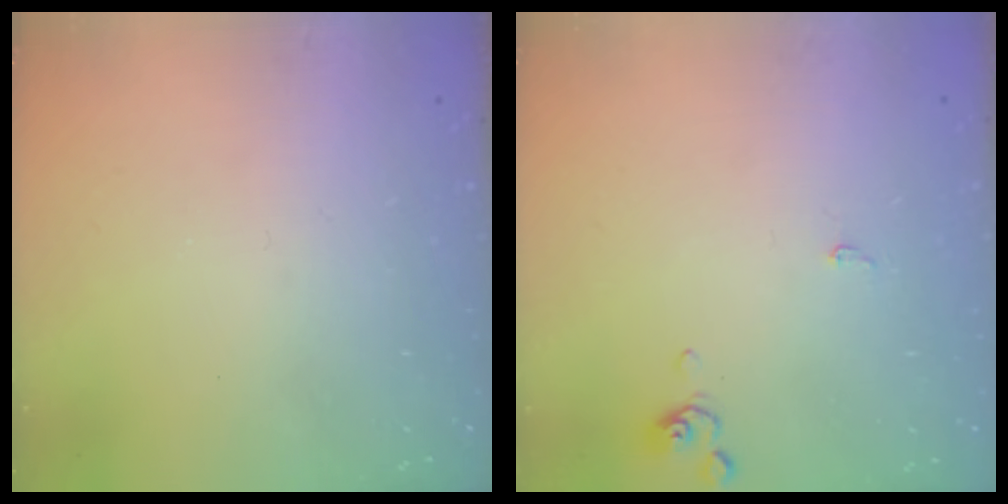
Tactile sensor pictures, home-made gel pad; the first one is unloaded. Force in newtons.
{"total": 0.7, "press": 0.6, "slide": 0.3}